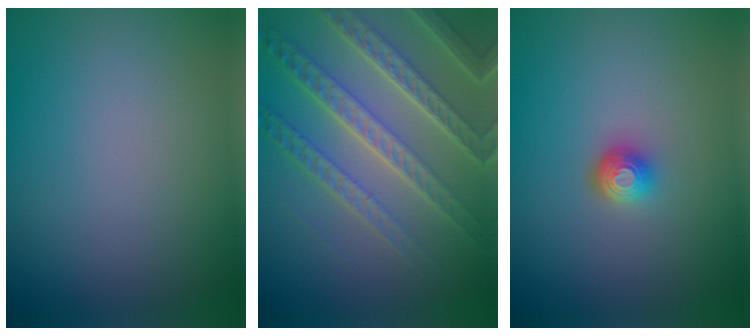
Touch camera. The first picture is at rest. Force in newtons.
{"total": 7.9, "press": 5.4, "slide": 5.8}
{"total": 1.9, "press": 1.4, "slide": 1.4}